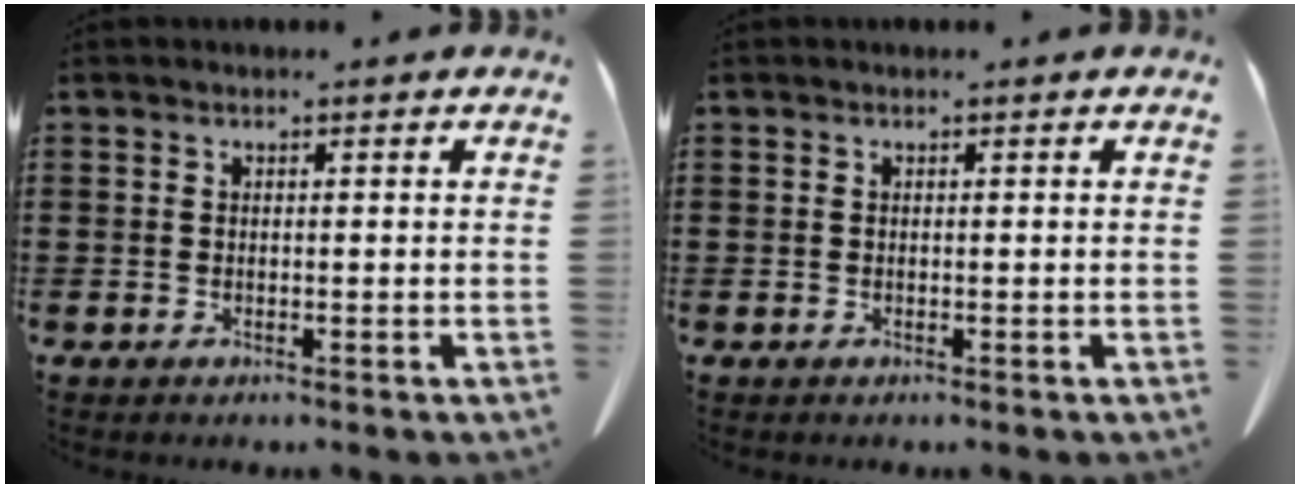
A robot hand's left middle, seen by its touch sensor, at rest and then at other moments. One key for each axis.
{"total": 0.0}